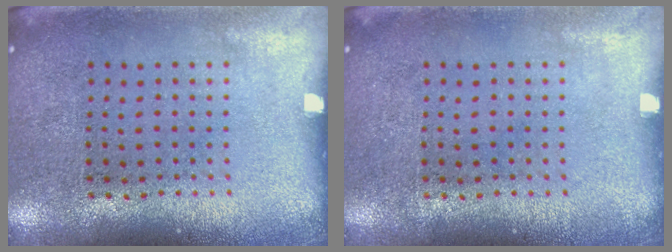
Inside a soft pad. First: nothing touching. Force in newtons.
{"total": 0.0}